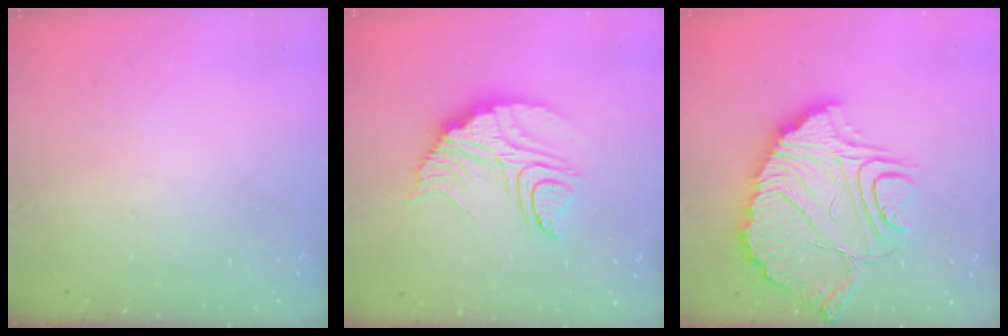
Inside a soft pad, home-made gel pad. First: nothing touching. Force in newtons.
{"total": 14.7, "press": 14.6, "slide": 1.4}
{"total": 18.6, "press": 18.5, "slide": 1.6}